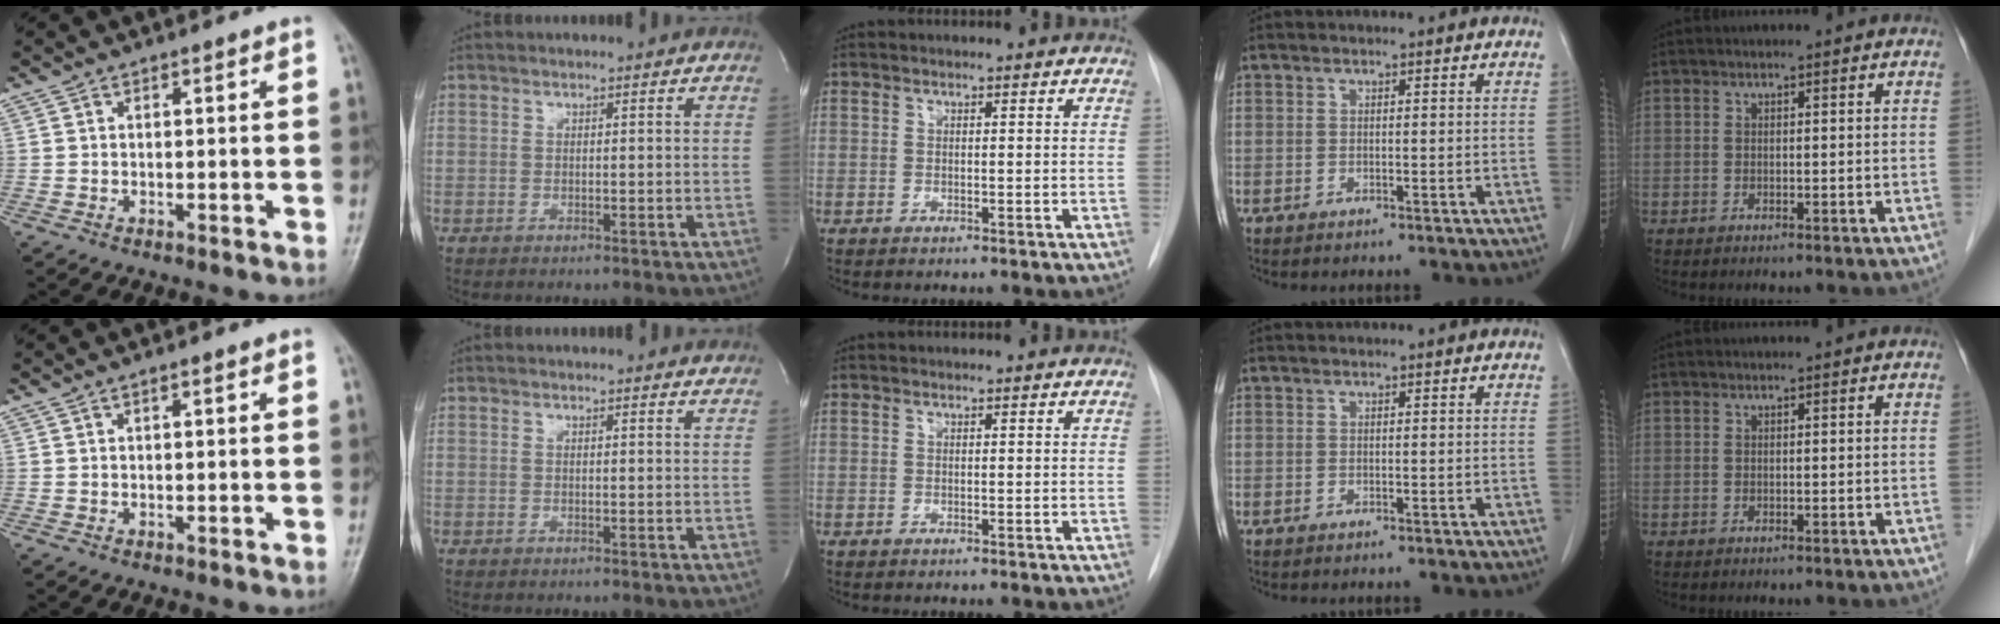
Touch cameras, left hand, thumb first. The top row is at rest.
{"thumb": {"total": 1.0, "force": [0.4, 0.2, 0.9], "torque": [-0.017, 0.003, 0.005]}, "index": {"total": 3.2, "force": [3.0, 0.7, 0.8], "torque": [-0.015, 0.002, 0.022]}}